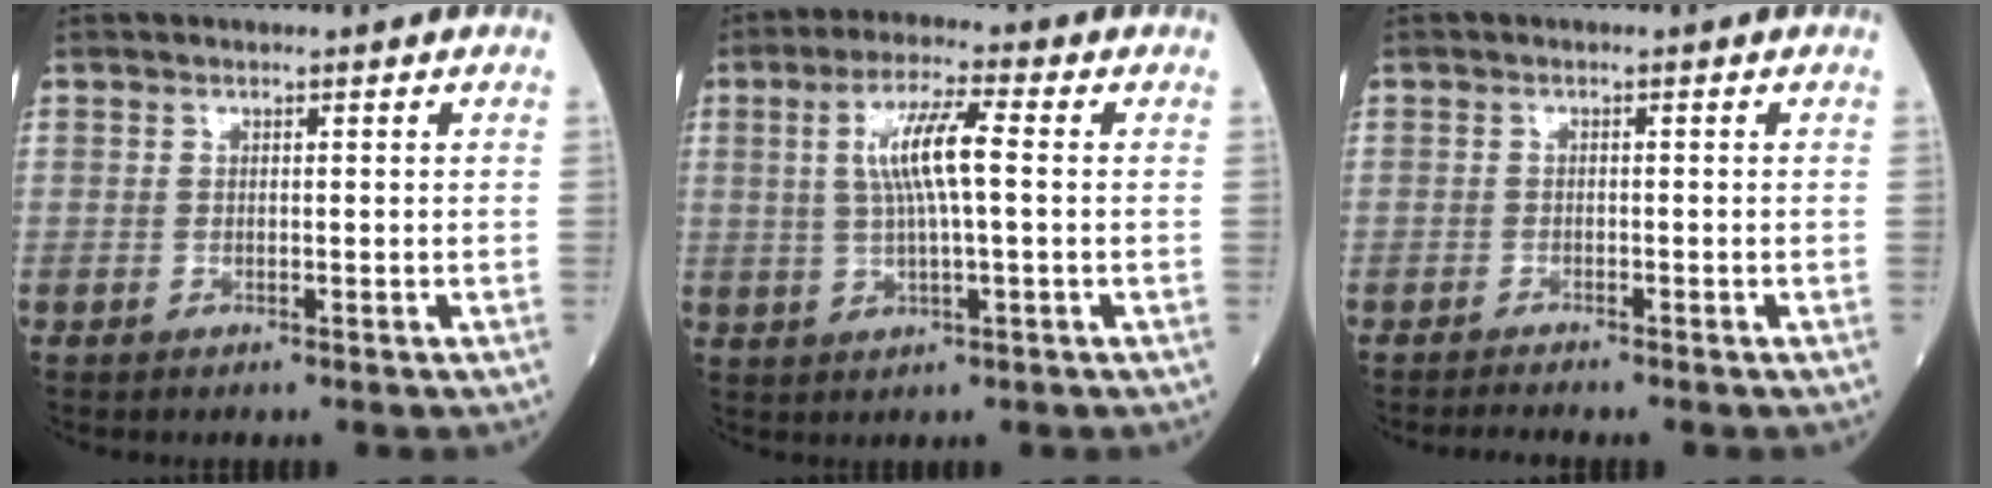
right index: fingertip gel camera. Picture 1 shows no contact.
{"total": 7.9, "force": [1.2, 0.9, 7.7], "torque": [-0.153, 0.009, 0.021]}
{"total": 1.5, "force": [-1.4, -0.4, 0.0], "torque": [-0.008, -0.007, -0.027]}